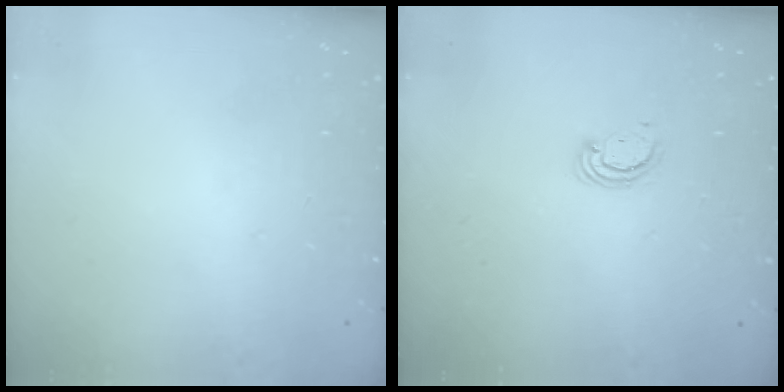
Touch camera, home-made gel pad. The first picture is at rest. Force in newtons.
{"total": 2.6, "press": 2.6, "slide": 0.3}